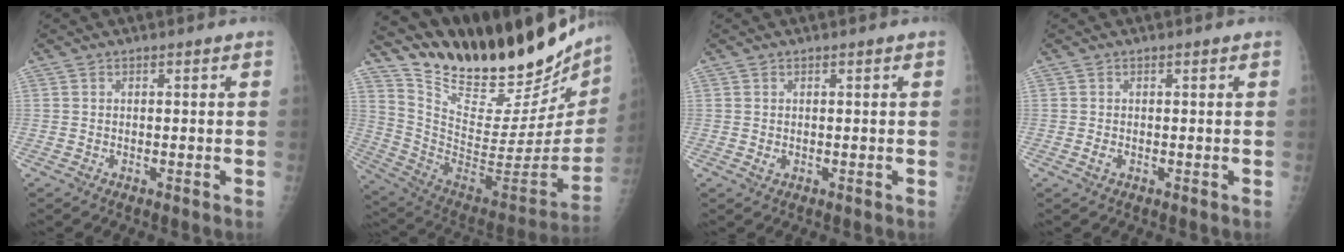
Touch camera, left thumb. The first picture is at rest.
{"total": 34.0, "force": [28.6, 10.9, 14.9], "torque": [-0.226, -0.158, 0.422]}
{"total": 1.3, "force": [0.5, 0.6, 1.0], "torque": [-0.015, -0.004, 0.013]}
{"total": 1.2, "force": [0.3, 0.6, 1.0], "torque": [-0.021, 0.005, 0.008]}